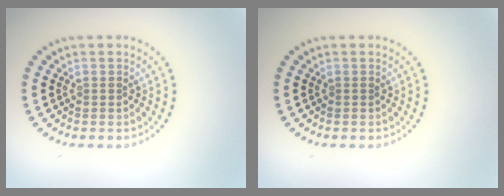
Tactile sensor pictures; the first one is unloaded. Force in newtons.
{"total": 0.0}